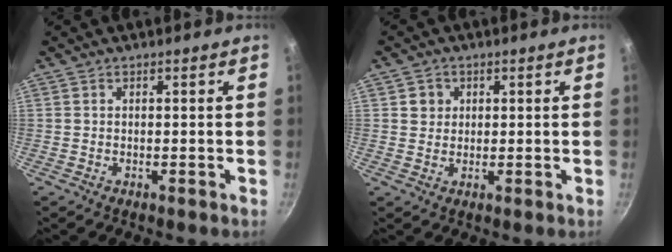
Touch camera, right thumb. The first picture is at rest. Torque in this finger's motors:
{"motor_torque": [-0.38, 0.59, 0.31, -0.20, -0.02]}